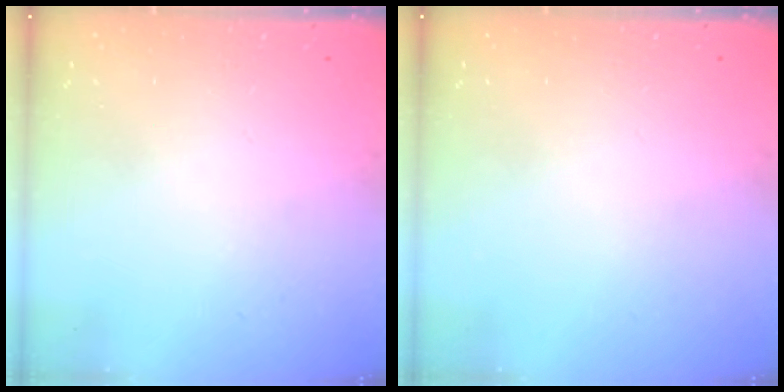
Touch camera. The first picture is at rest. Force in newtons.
{"total": 0.0}